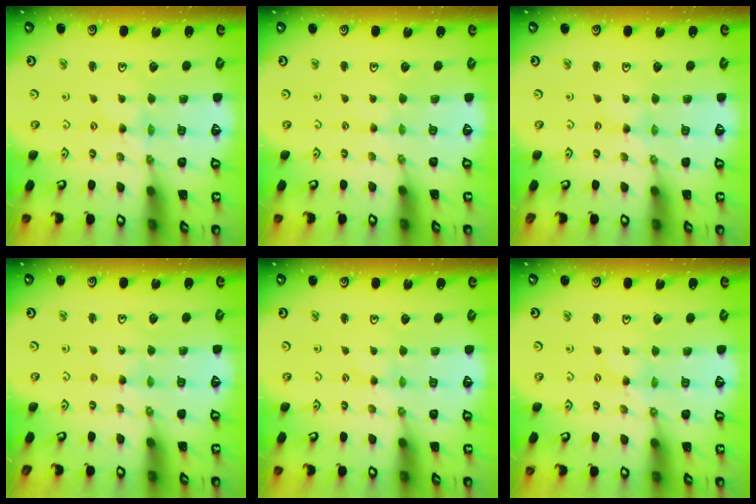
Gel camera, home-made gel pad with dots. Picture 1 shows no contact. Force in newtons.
{"total": 1.0, "press": 1.0, "slide": 0.2}
{"total": 0.0}
{"total": 2.1, "press": 2.0, "slide": 0.3}
{"total": 0.8, "press": 0.8, "slide": 0.2}
{"total": 0.8, "press": 0.7, "slide": 0.3}